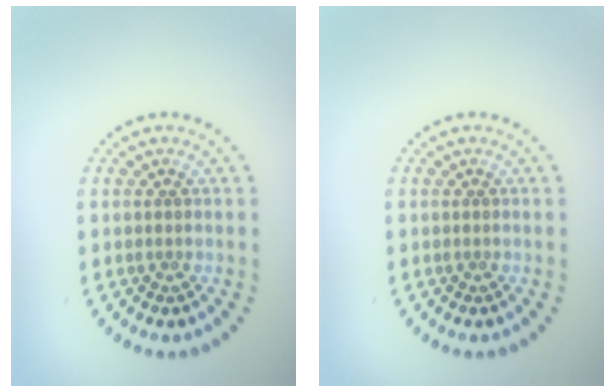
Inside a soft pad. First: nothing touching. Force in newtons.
{"total": 0.0}